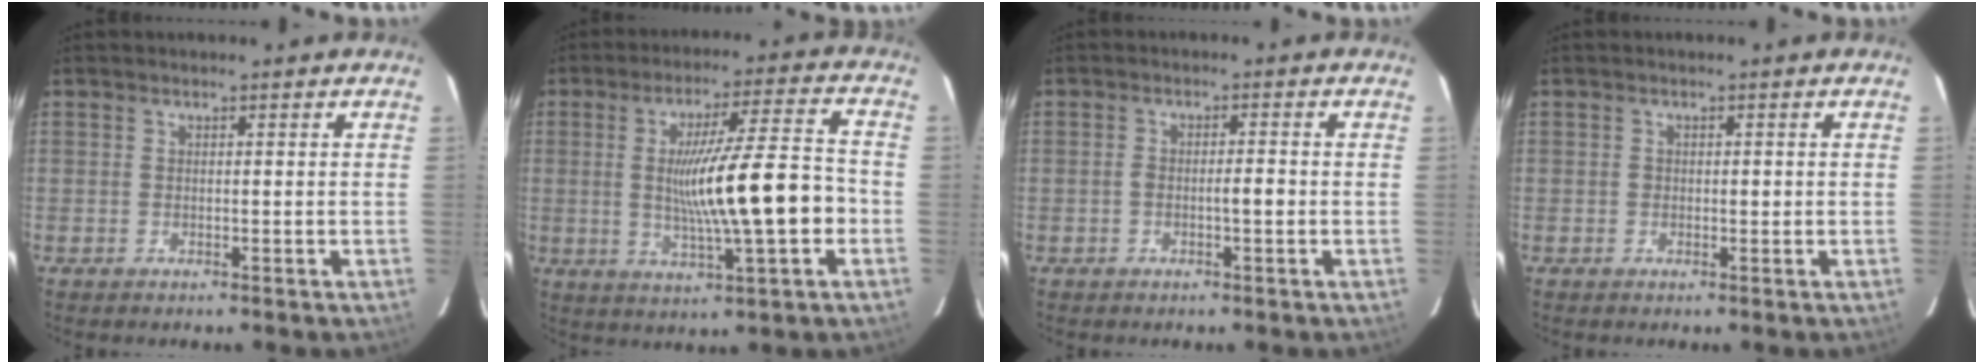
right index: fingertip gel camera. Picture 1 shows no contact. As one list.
[{"total": 14.1, "force": [-1.7, 0.7, 13.9], "torque": [-0.236, 0.006, -0.024]}, {"total": 2.5, "force": [-0.7, 0.6, 2.3], "torque": [-0.040, 0.005, -0.012]}, {"total": 1.1, "force": [0.0, 0.8, 0.8], "torque": [-0.011, 0.002, -0.001]}]